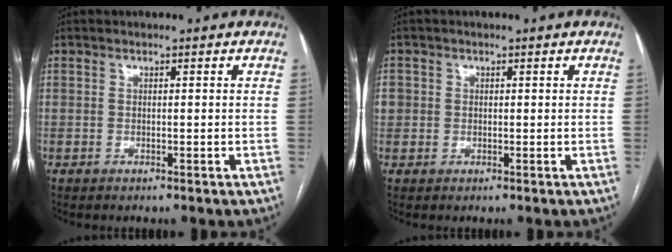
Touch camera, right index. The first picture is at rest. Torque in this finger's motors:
{"motor_torque": [0.17, -0.01, 0.02, 0.02]}